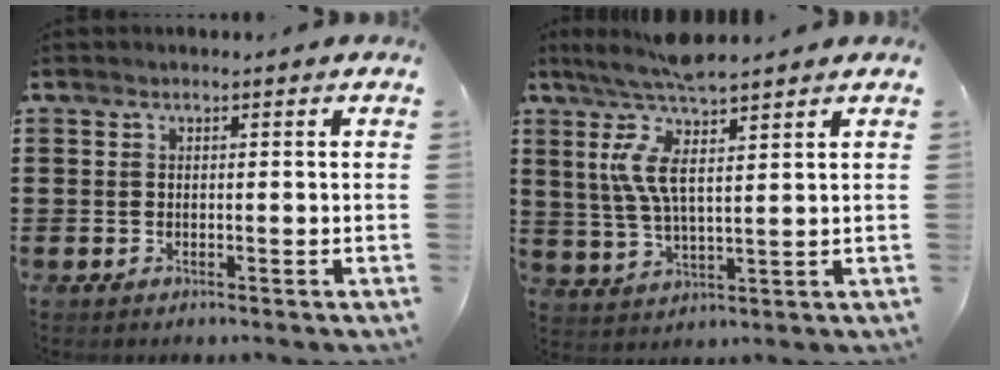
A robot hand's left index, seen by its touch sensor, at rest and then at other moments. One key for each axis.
{"total": 8.9, "fx": 5.5, "fy": 1.3, "fz": 6.9, "tx": -0.156, "ty": -0.022, "tz": 0.093}